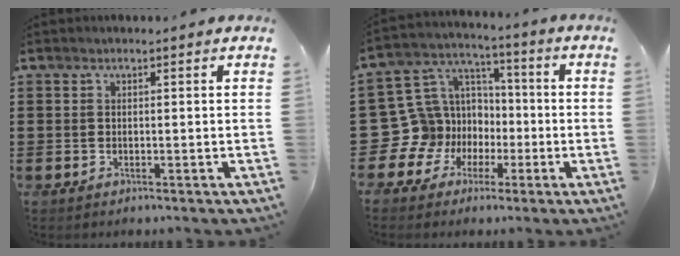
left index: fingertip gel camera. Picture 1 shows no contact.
{"total": 12.3, "force": [-3.0, 11.8, 2.2], "torque": [-0.112, 0.001, -0.036]}